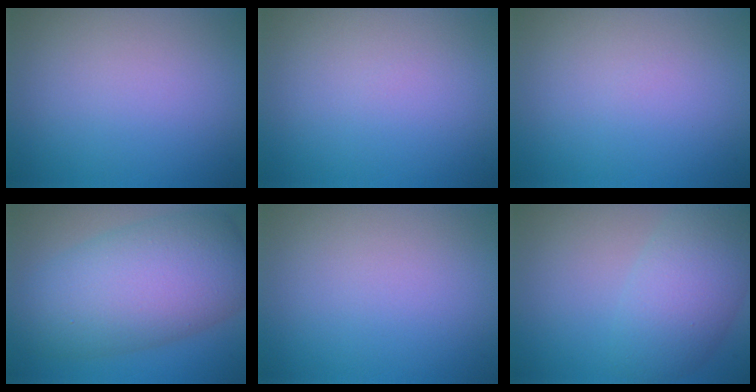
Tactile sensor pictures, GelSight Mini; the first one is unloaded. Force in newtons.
{"total": 0.0}
{"total": 0.0}
{"total": 10.4, "press": 10.4, "slide": 0.4}
{"total": 0.0}
{"total": 5.7, "press": 5.7, "slide": 0.2}